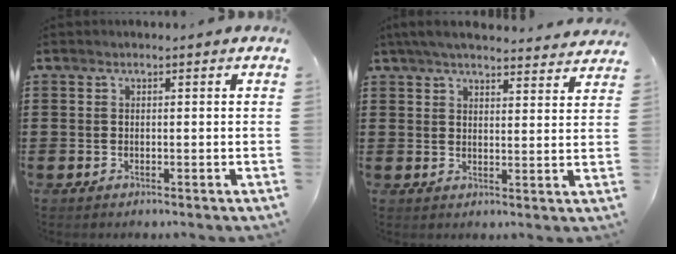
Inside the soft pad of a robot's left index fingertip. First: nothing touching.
{"total": 4.7, "force": [4.4, 0.3, 1.7], "torque": [-0.046, -0.017, 0.080]}